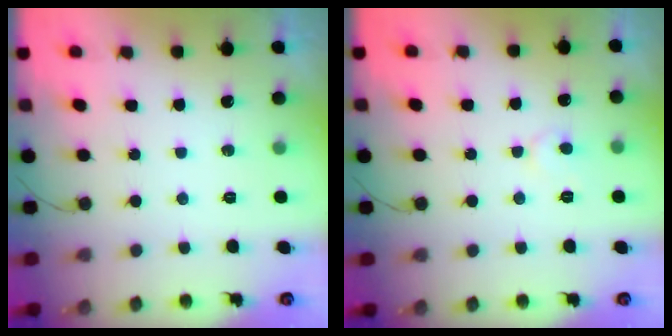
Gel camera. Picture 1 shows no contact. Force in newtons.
{"total": 4.9, "press": 4.9, "slide": 0.4}